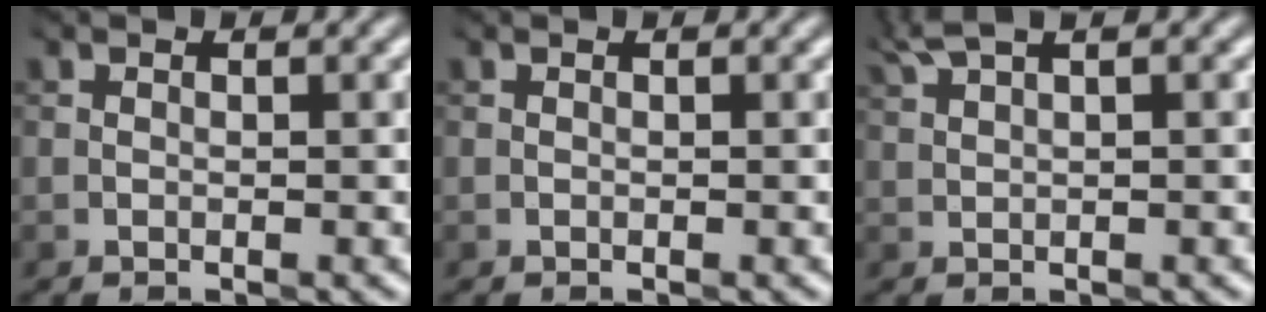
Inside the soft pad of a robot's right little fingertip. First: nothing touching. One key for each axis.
{"total": 0.0}
{"total": 2.2, "fx": 1.9, "fy": 0.0, "fz": 1.1, "tx": -0.033, "ty": 0.009, "tz": 0.047}